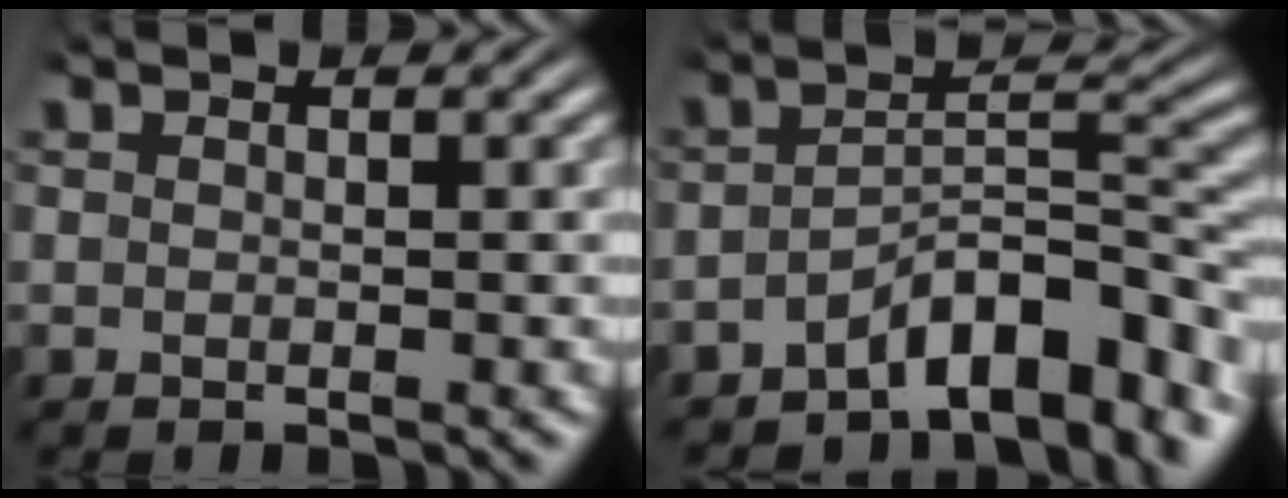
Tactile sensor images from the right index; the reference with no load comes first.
{"total": 7.0, "force": [-4.0, 2.1, 5.2], "torque": [-0.071, -0.010, -0.060]}